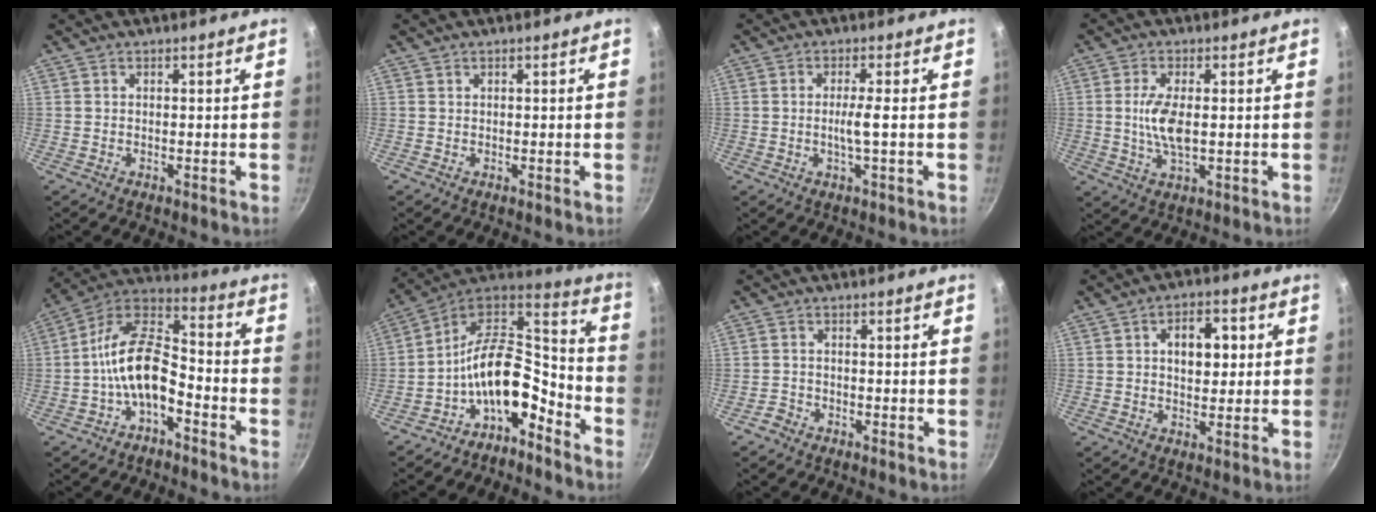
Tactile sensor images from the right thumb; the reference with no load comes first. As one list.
[{"total": 0.0}, {"total": 3.3, "force": [-0.4, -0.1, 3.2], "torque": [-0.065, 0.004, -0.008]}, {"total": 6.8, "force": [0.2, 2.7, 6.2], "torque": [-0.129, -0.003, 0.003]}, {"total": 13.1, "force": [-4.7, 7.0, 10.1], "torque": [-0.168, 0.063, -0.100]}, {"total": 14.8, "force": [-7.3, 7.9, 10.2], "torque": [-0.152, 0.094, -0.139]}, {"total": 1.9, "force": [-1.5, 1.2, 0.2], "torque": [-0.005, 0.019, -0.026]}, {"total": 7.8, "force": [1.4, 4.9, 5.9], "torque": [-0.058, 0.006, 0.016]}]